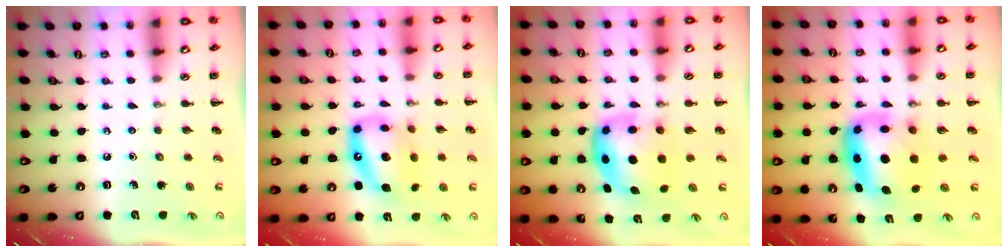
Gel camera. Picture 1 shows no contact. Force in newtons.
{"total": 14.5, "press": 14.0, "slide": 3.9}
{"total": 6.6, "press": 6.4, "slide": 1.6}
{"total": 9.1, "press": 8.7, "slide": 2.6}